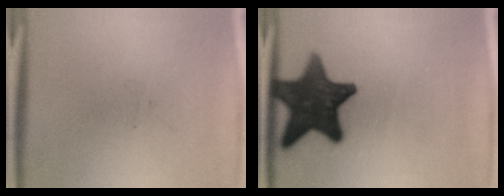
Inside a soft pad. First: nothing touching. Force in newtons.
{"total": 15.1}